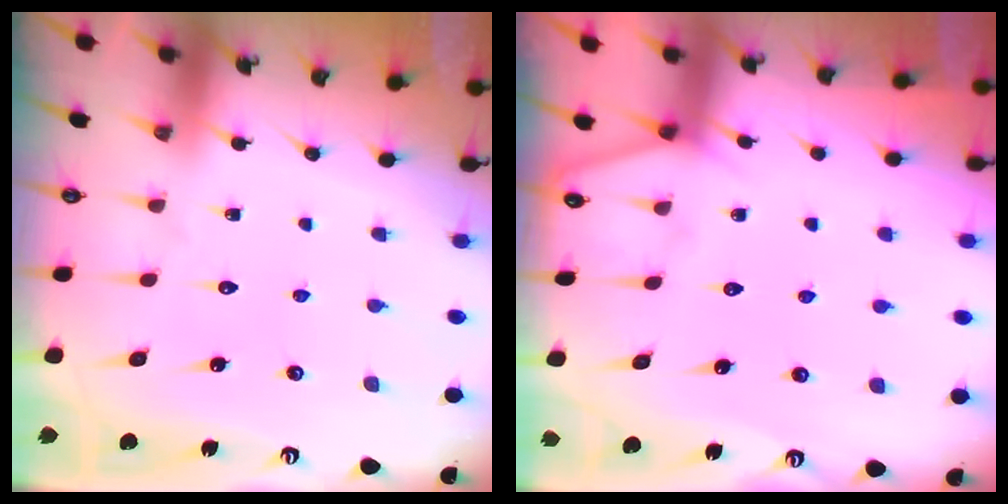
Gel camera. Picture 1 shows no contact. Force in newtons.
{"total": 2.9, "press": 2.9, "slide": 0.3}